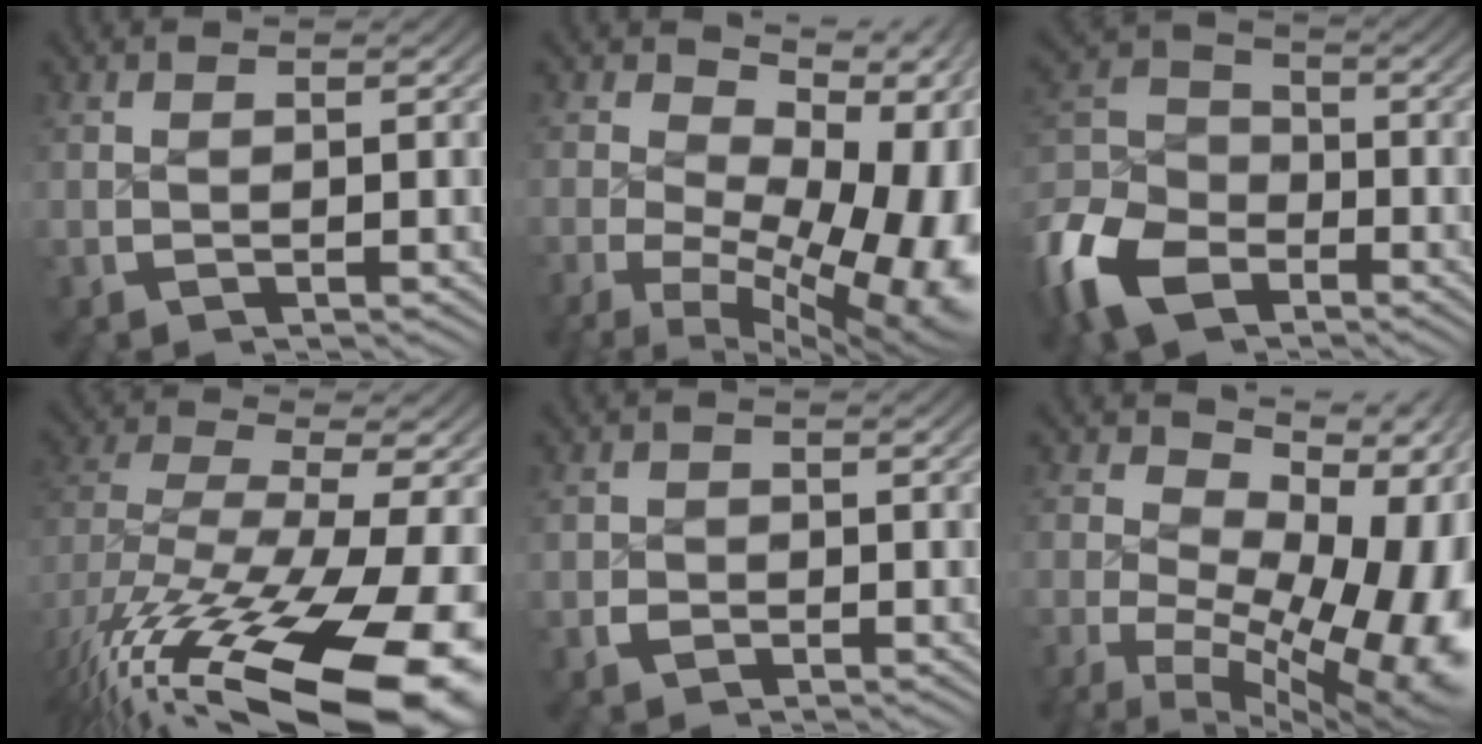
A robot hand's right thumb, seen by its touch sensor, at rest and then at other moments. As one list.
[{"total": 14.0, "force": [-1.6, 8.6, 11.0], "torque": [-0.166, -0.044, -0.007]}, {"total": 8.2, "force": [-3.2, 6.3, 4.3], "torque": [-0.102, -0.019, -0.051]}, {"total": 14.3, "force": [-5.5, 7.6, 10.8], "torque": [-0.216, -0.065, -0.044]}, {"total": 1.3, "force": [-1.0, 0.9, -0.2], "torque": [0.002, -0.003, -0.015]}, {"total": 15.6, "force": [-2.1, 9.8, 12.0], "torque": [-0.182, -0.048, -0.012]}]